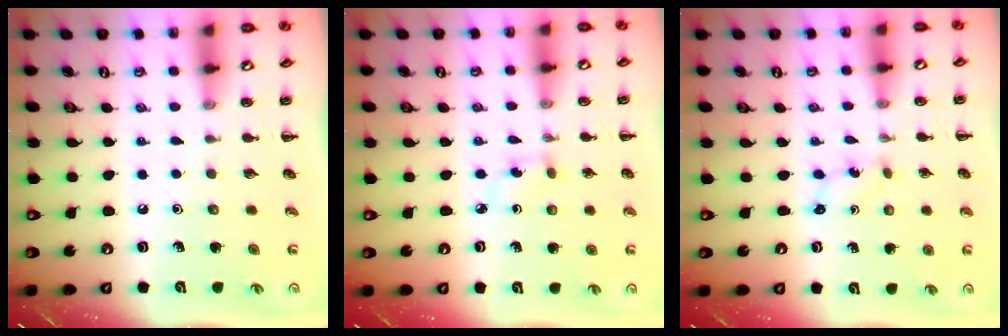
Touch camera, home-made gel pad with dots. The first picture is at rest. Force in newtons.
{"total": 3.6, "press": 3.3, "slide": 1.5}
{"total": 1.3, "press": 1.2, "slide": 0.4}